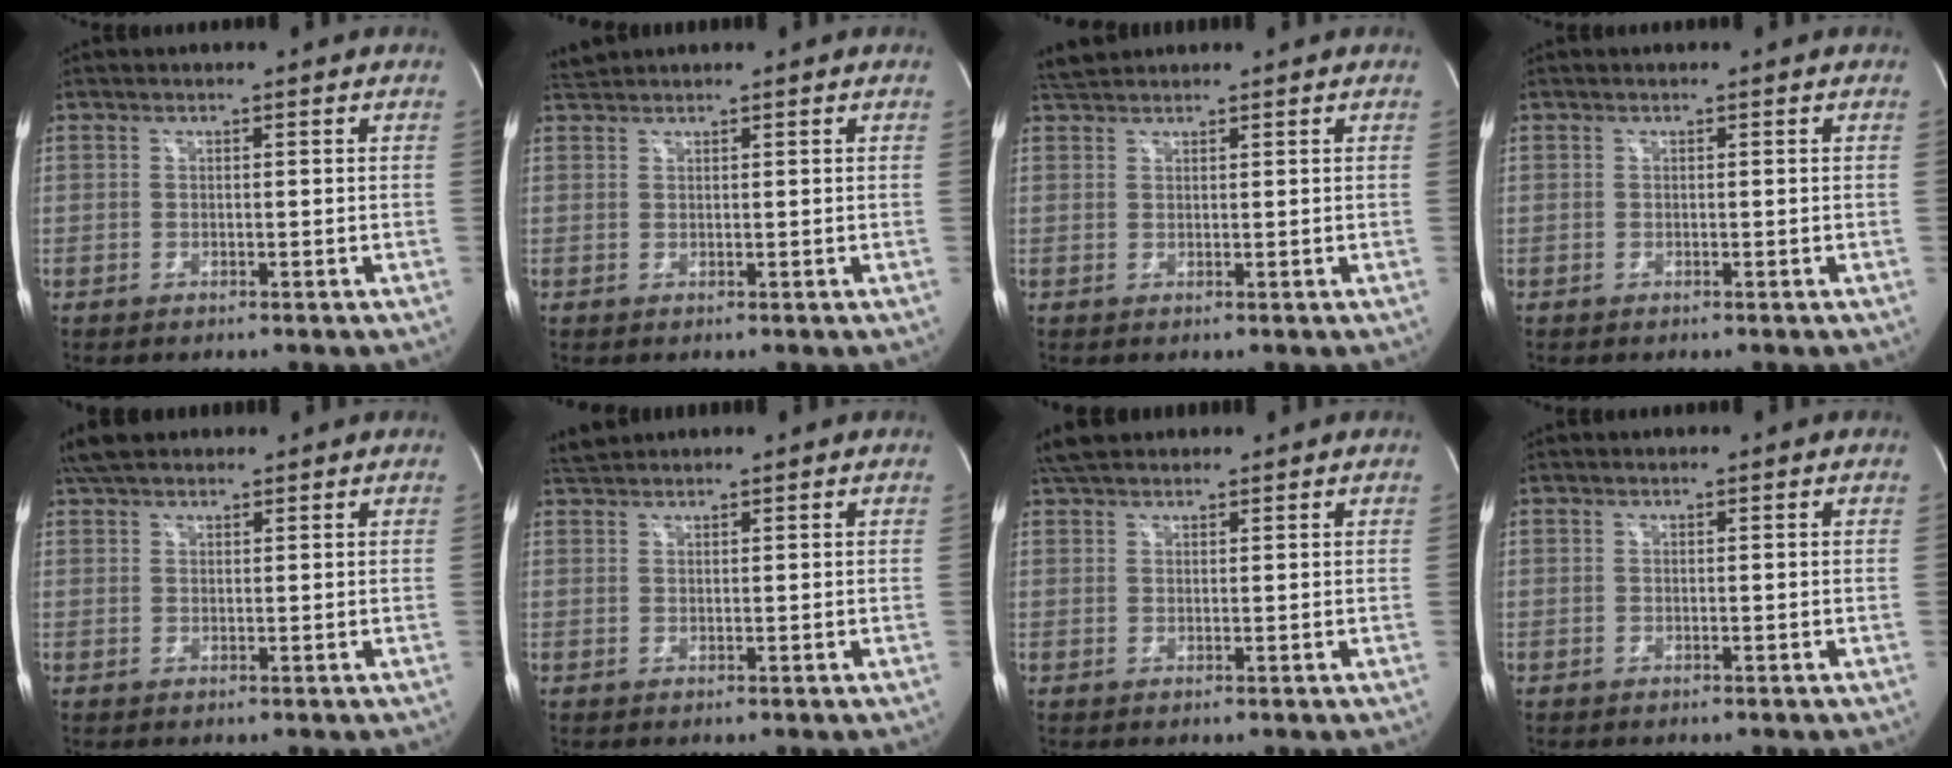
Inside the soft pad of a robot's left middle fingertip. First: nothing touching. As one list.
[{"total": 1.5, "force": [1.4, -0.2, -0.2], "torque": [-0.006, 0.014, 0.037]}, {"total": 2.4, "force": [2.4, 0.4, 0.3], "torque": [-0.014, 0.020, 0.048]}, {"total": 0.0}, {"total": 4.6, "force": [3.9, 1.9, 1.7], "torque": [-0.032, 0.028, 0.071]}, {"total": 2.0, "force": [2.0, 0.2, 0.1], "torque": [-0.011, 0.017, 0.042]}, {"total": 4.3, "force": [3.7, 1.7, 1.4], "torque": [-0.027, 0.028, 0.066]}, {"total": 0.0}]